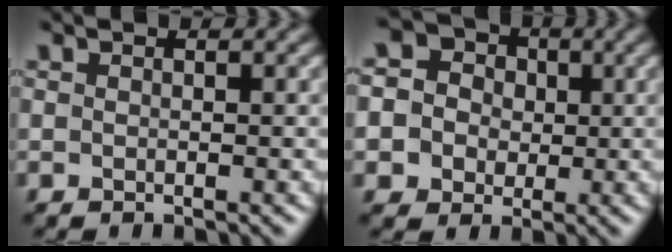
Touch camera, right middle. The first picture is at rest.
{"total": 8.0, "force": [-0.1, 7.6, 2.4], "torque": [-0.060, 0.025, -0.024]}